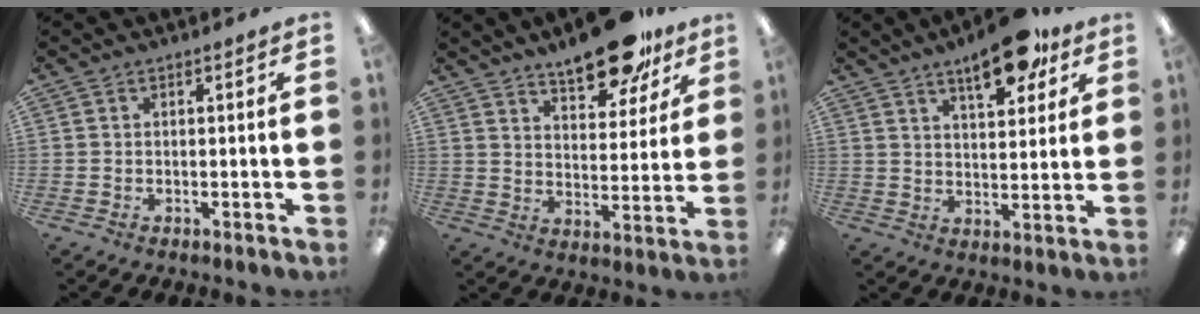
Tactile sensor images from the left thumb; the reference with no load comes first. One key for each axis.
{"total": 15.1, "fx": 11.6, "fy": 5.8, "fz": 7.7, "tx": -0.098, "ty": -0.071, "tz": 0.197}
{"total": 13.6, "fx": 8.6, "fy": 5.4, "fz": 9.1, "tx": -0.118, "ty": -0.040, "tz": 0.141}